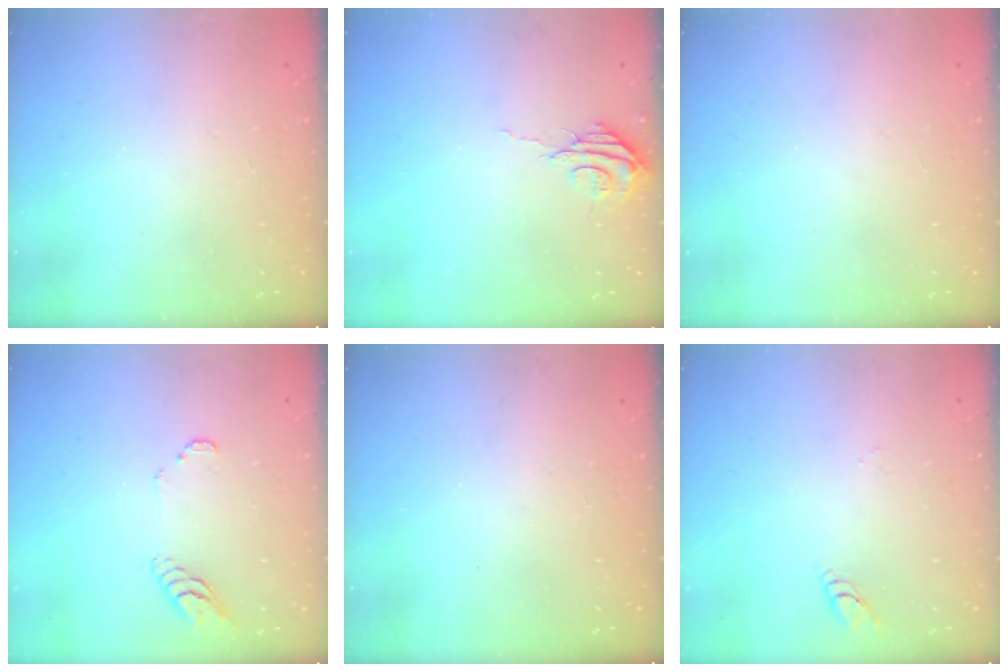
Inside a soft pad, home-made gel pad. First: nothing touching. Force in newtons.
{"total": 6.3, "press": 6.2, "slide": 0.5}
{"total": 0.0}
{"total": 5.4, "press": 5.4, "slide": 0.4}
{"total": 0.0}
{"total": 2.8, "press": 2.8, "slide": 0.3}